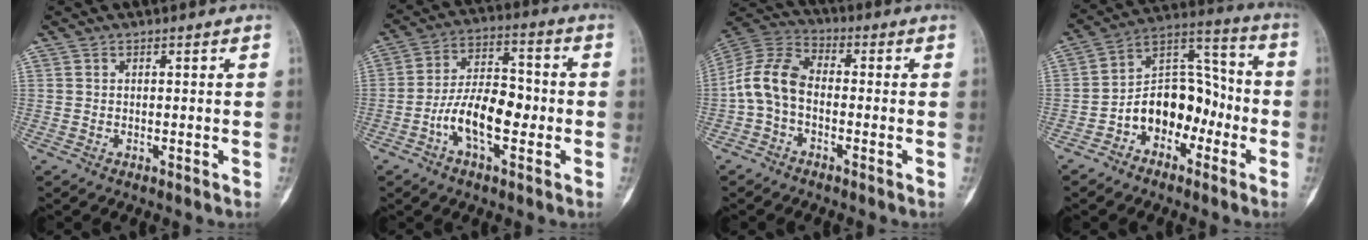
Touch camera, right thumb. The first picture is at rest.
{"total": 12.0, "force": [-3.3, 6.0, 9.8], "torque": [-0.161, 0.036, -0.064]}
{"total": 9.7, "force": [-1.8, 6.2, 7.3], "torque": [-0.147, 0.032, -0.048]}
{"total": 13.3, "force": [-4.7, 9.2, 8.4], "torque": [-0.099, 0.071, -0.087]}